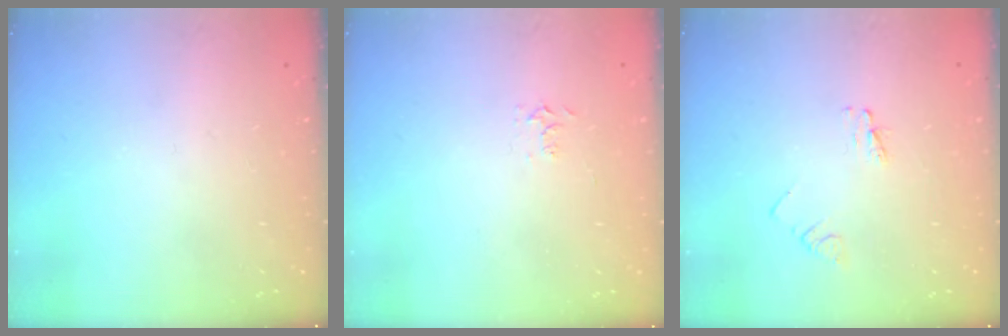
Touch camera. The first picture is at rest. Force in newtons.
{"total": 4.5, "press": 4.5, "slide": 0.8}
{"total": 2.8, "press": 2.8, "slide": 0.3}